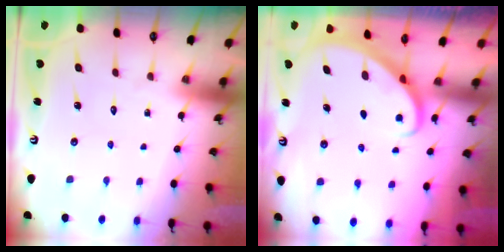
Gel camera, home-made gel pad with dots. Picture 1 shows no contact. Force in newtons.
{"total": 2.7, "press": 2.7, "slide": 0.2}